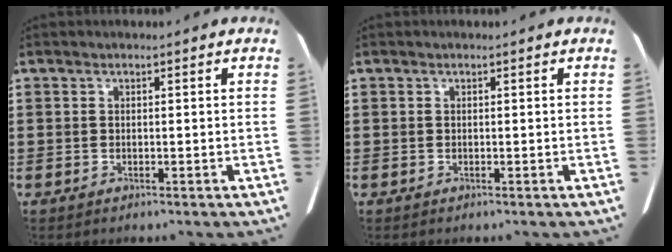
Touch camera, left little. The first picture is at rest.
{"total": 0.0}